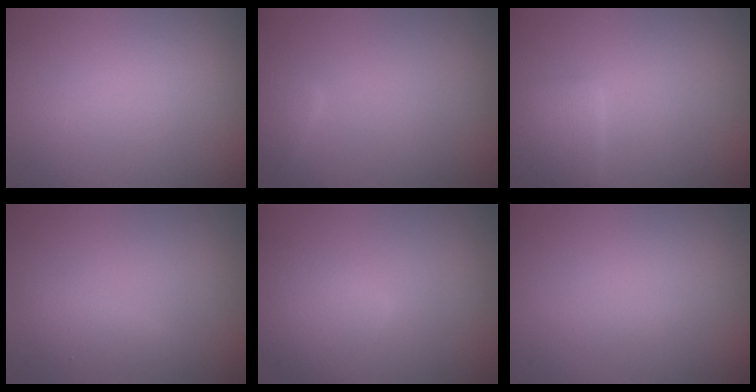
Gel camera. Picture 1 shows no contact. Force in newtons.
{"total": 1.1, "press": 1.1, "slide": 0.1}
{"total": 2.6, "press": 2.6, "slide": 0.1}
{"total": 1.5, "press": 1.5, "slide": 0.1}
{"total": 3.8, "press": 3.8, "slide": 0.2}
{"total": 0.6, "press": 0.6, "slide": 0.0}